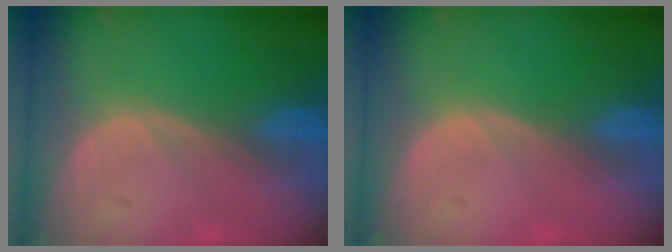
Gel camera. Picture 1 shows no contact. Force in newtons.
{"total": 0.0}